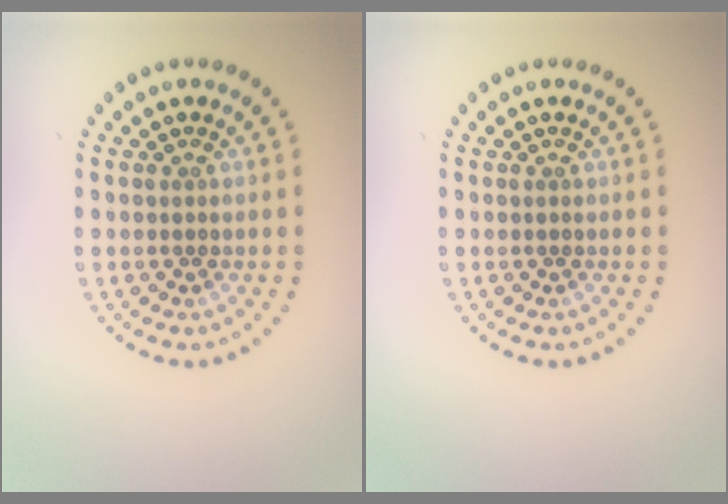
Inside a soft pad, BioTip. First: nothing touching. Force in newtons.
{"total": 0.0}